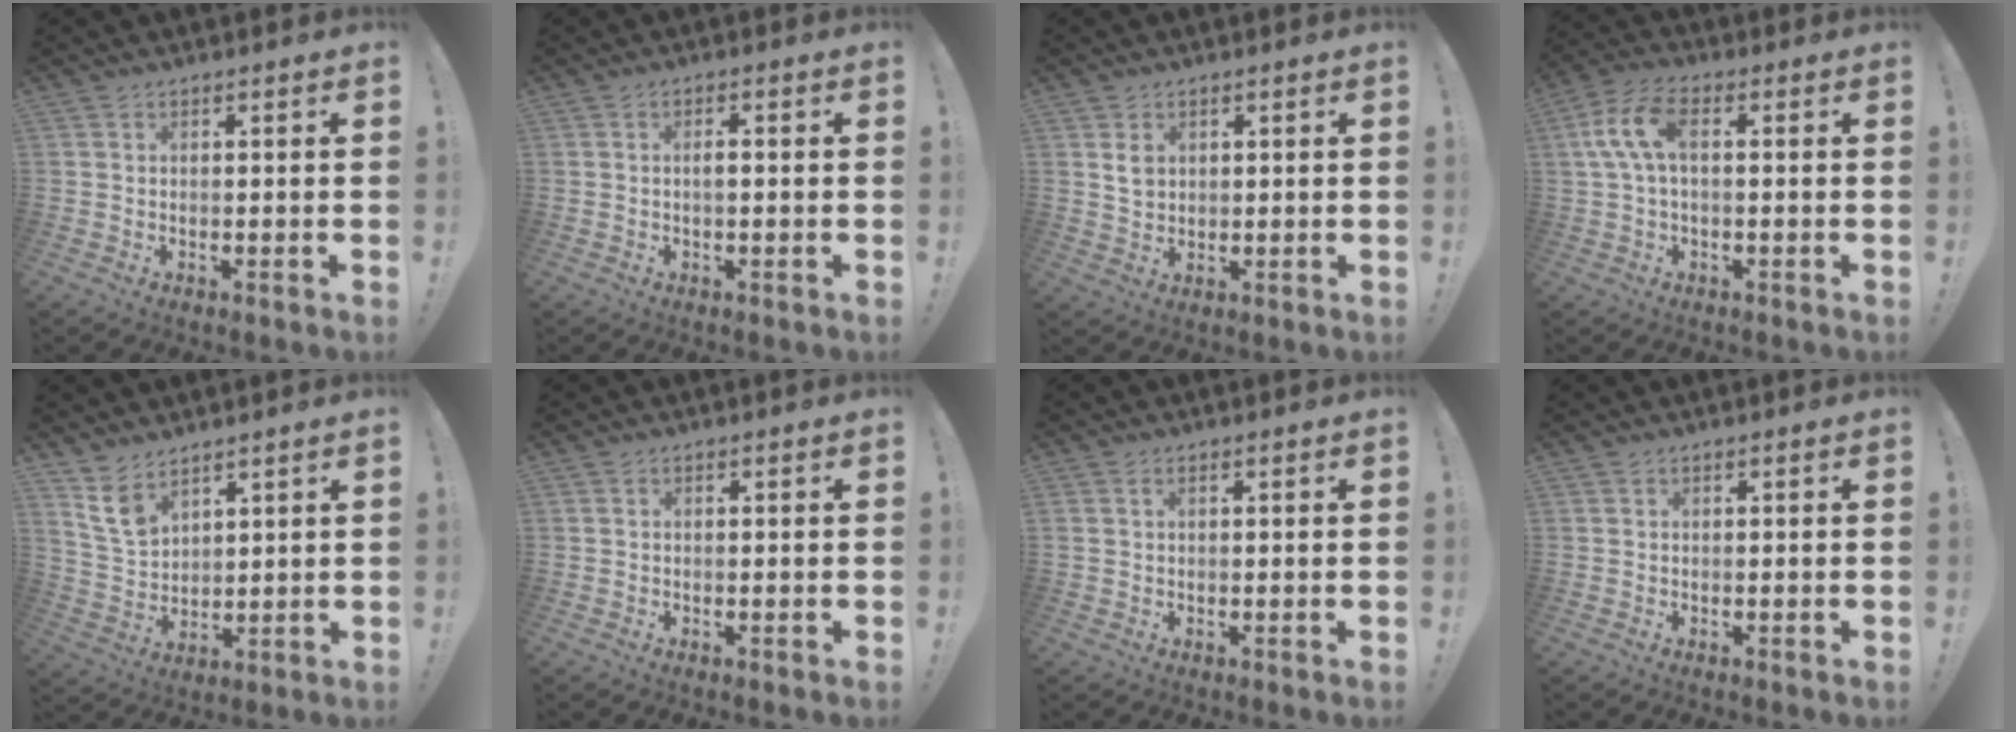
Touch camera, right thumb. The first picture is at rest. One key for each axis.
{"total": 1.7, "fx": -0.5, "fy": 0.4, "fz": 1.6, "tx": -0.024, "ty": 0.001, "tz": -0.011}
{"total": 4.0, "fx": 1.5, "fy": 3.1, "fz": 2.0, "tx": -0.020, "ty": -0.001, "tz": 0.025}
{"total": 9.9, "fx": 0.9, "fy": 4.7, "fz": 8.7, "tx": -0.185, "ty": 0.008, "tz": 0.020}
{"total": 8.9, "fx": 6.4, "fy": 5.1, "fz": 3.6, "tx": -0.070, "ty": -0.032, "tz": 0.128}
{"total": 0.0}
{"total": 1.1, "fx": 0.4, "fy": 0.7, "fz": 0.7, "tx": -0.022, "ty": 0.005, "tz": 0.009}
{"total": 0.0}